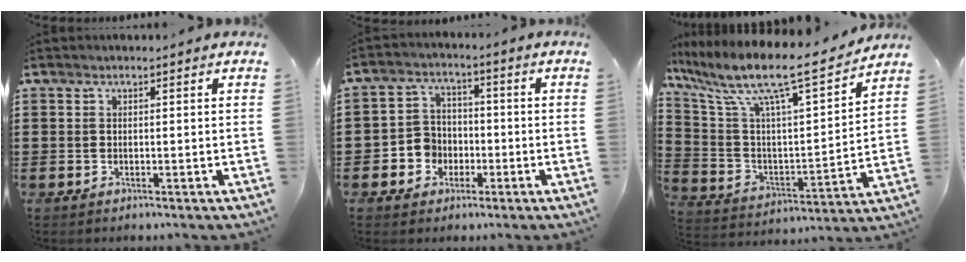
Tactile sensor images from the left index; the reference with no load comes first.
{"total": 5.1, "force": [-1.7, 4.6, 1.3], "torque": [-0.045, 0.012, -0.034]}
{"total": 10.6, "force": [8.2, 1.1, 6.7], "torque": [-0.163, -0.060, 0.128]}